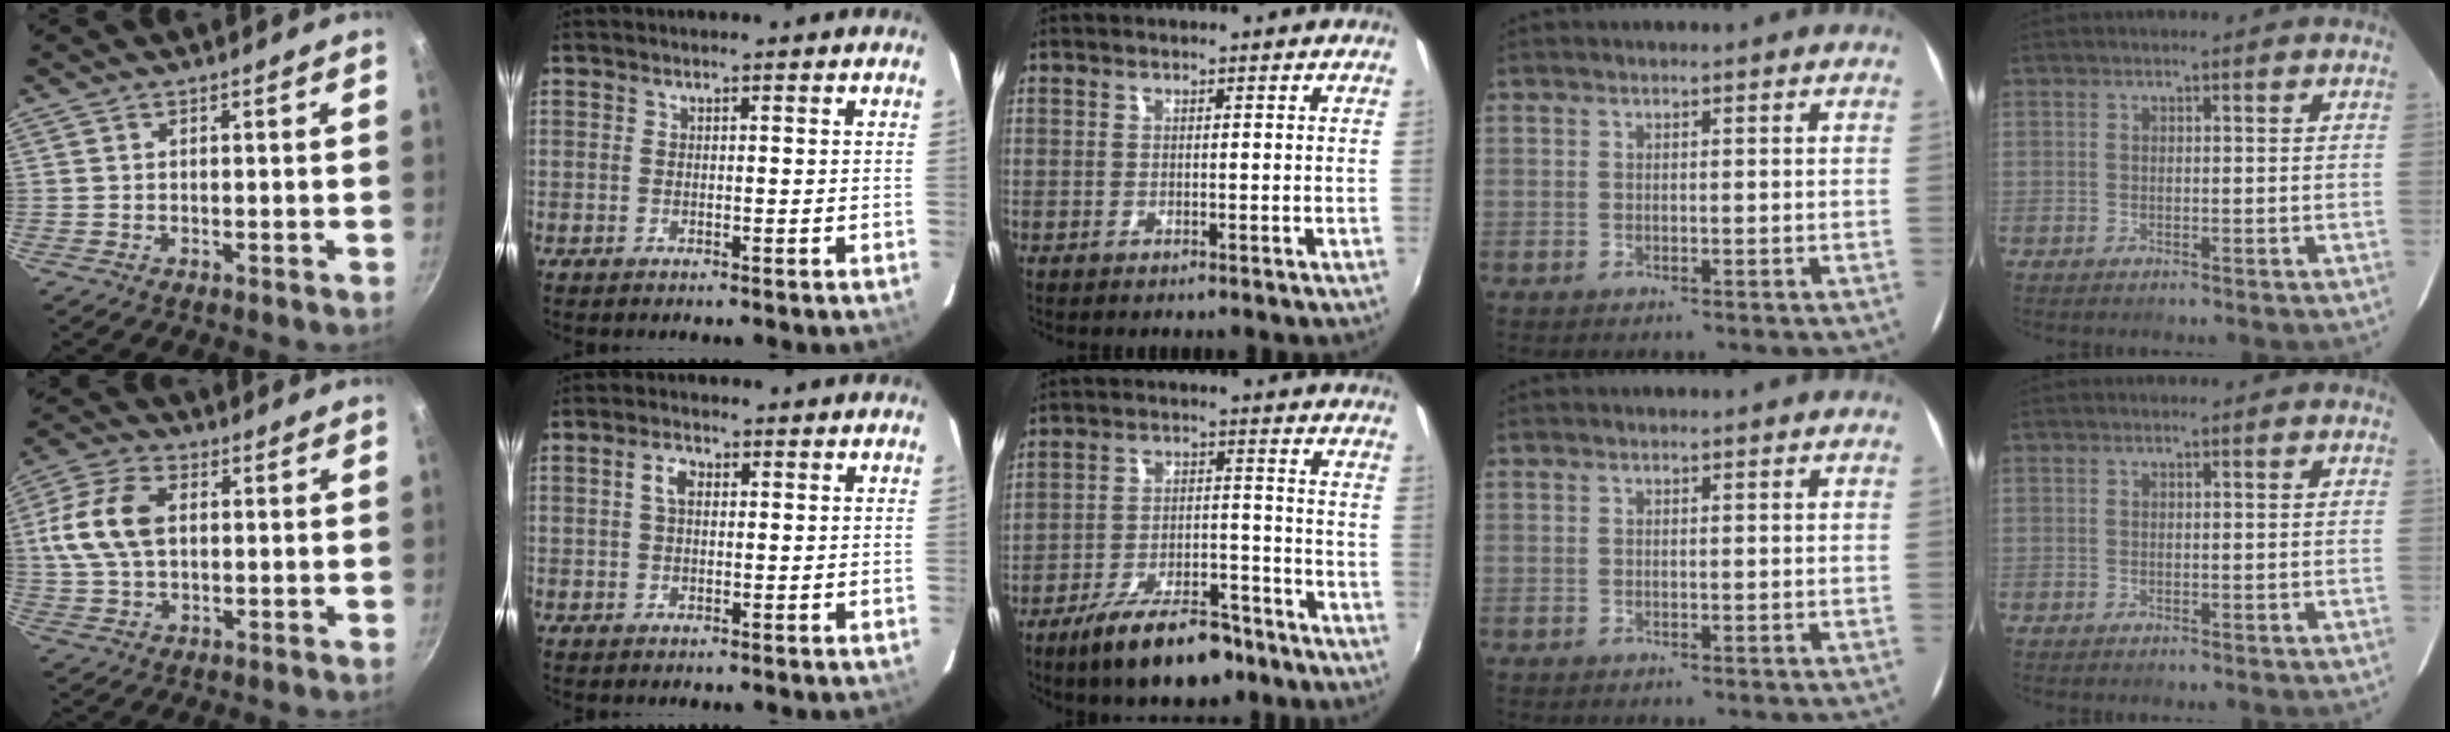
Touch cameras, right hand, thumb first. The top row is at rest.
{"thumb": {"total": 11.8, "force": [1.6, 7.5, 9.0], "torque": [-0.172, 0.017, 0.021]}, "index": {"total": 2.9, "force": [0.6, 1.8, 2.2], "torque": [-0.043, 0.010, 0.012]}, "middle": {"total": 14.2, "force": [-10.6, 5.1, 8.0], "torque": [-0.149, 0.002, -0.159]}}